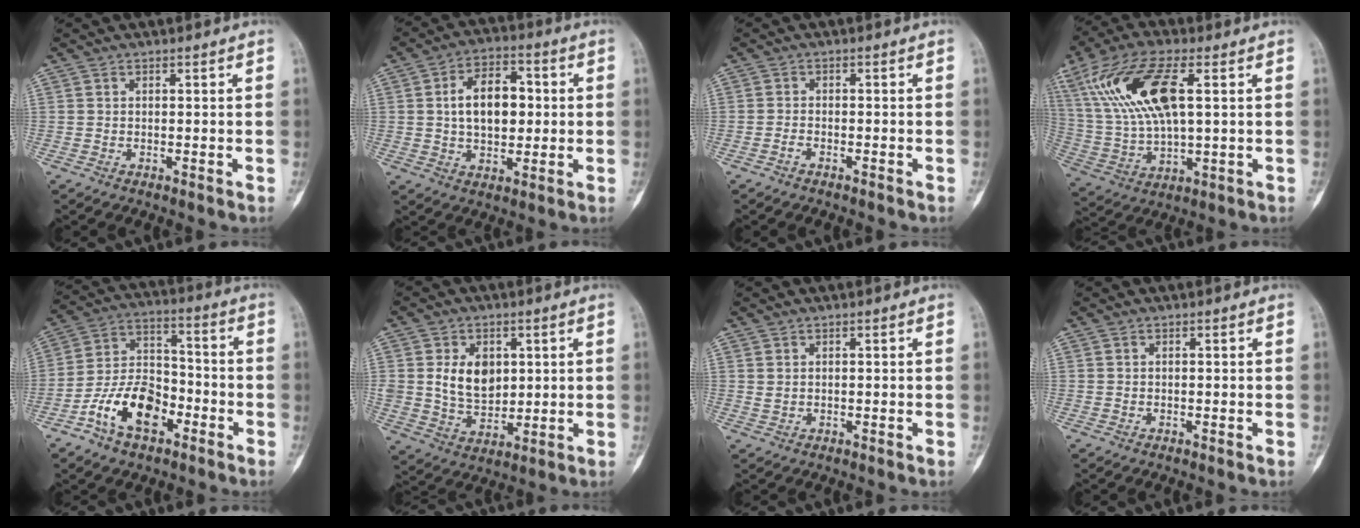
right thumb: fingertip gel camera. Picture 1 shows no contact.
{"total": 11.4, "force": [1.2, 7.0, 9.0], "torque": [-0.125, 0.012, 0.018]}
{"total": 1.2, "force": [-1.0, 0.5, 0.6], "torque": [-0.013, 0.007, -0.021]}
{"total": 17.5, "force": [5.5, 6.8, 15.1], "torque": [-0.318, 0.001, 0.112]}
{"total": 13.3, "force": [-6.3, 7.7, 8.9], "torque": [-0.139, 0.049, -0.119]}
{"total": 9.4, "force": [2.4, 6.7, 6.2], "torque": [-0.080, -0.018, 0.055]}
{"total": 0.9, "force": [0.4, 0.6, 0.5], "torque": [-0.009, 0.001, 0.011]}
{"total": 0.0}